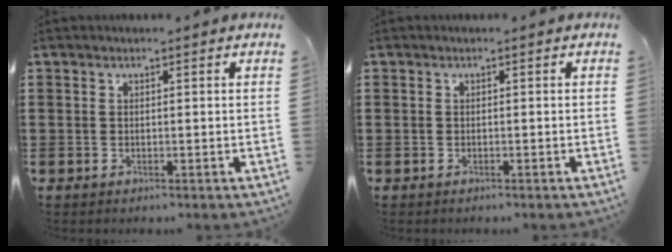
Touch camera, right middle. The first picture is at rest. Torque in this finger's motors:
{"motor_torque": [-1.25, 0.88, -0.24, -0.07]}